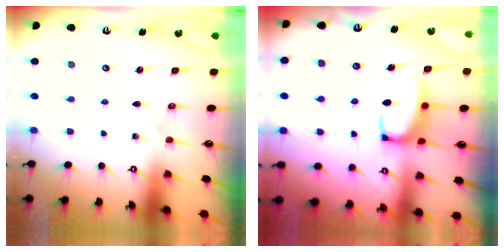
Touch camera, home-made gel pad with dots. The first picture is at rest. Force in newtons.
{"total": 3.4, "press": 3.3, "slide": 0.7}